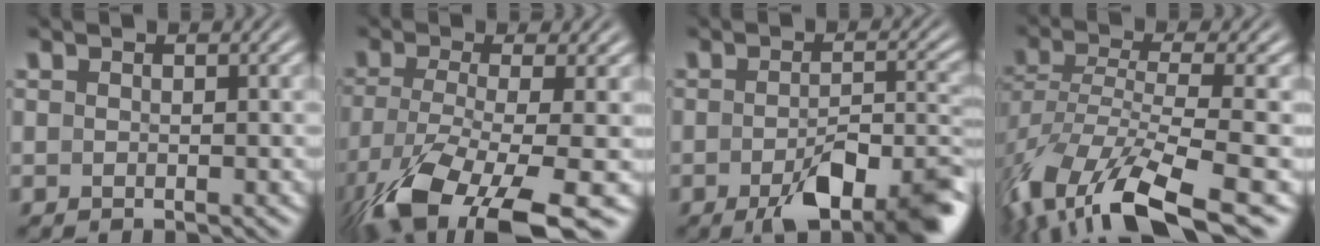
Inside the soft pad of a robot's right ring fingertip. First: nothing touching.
{"total": 9.3, "force": [-4.4, 3.9, 7.2], "torque": [-0.154, -0.057, -0.038]}
{"total": 7.4, "force": [-4.0, 2.4, 5.7], "torque": [-0.075, -0.008, -0.065]}
{"total": 8.9, "force": [-5.1, 3.8, 6.2], "torque": [-0.153, -0.046, -0.052]}